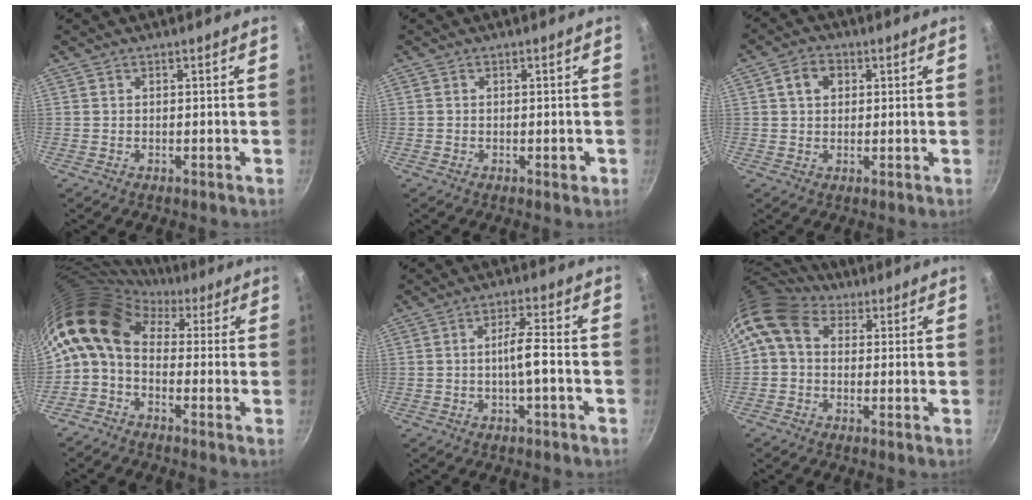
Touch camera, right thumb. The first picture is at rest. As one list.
[{"total": 1.3, "force": [-0.5, 0.7, 1.0], "torque": [-0.011, 0.003, -0.009]}, {"total": 4.9, "force": [1.4, 3.8, 2.8], "torque": [-0.032, 0.006, 0.018]}, {"total": 14.0, "force": [2.4, 9.5, 10.0], "torque": [-0.190, 0.028, 0.015]}, {"total": 4.8, "force": [-1.3, 0.6, 4.6], "torque": [-0.087, 0.021, -0.025]}, {"total": 9.4, "force": [2.9, 7.0, 5.6], "torque": [-0.098, 0.018, 0.033]}]